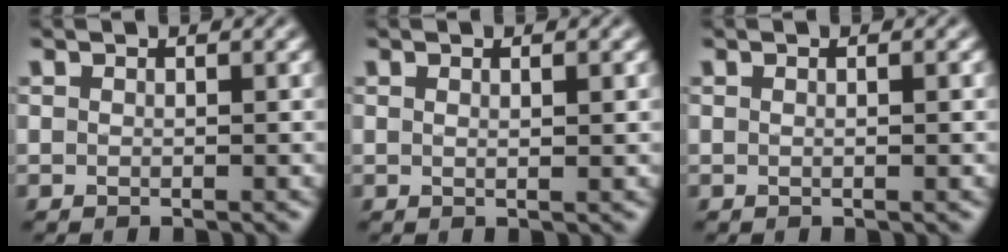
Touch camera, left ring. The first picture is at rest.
{"total": 1.2, "force": [0.4, 0.3, 1.1], "torque": [-0.014, 0.001, 0.003]}
{"total": 1.0, "force": [0.1, 0.3, 0.9], "torque": [-0.011, -0.001, -0.003]}